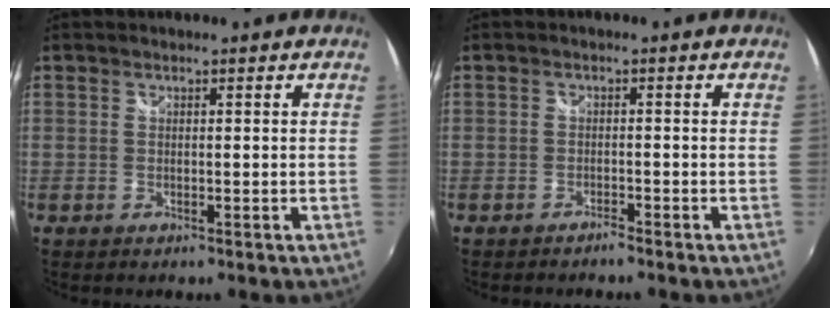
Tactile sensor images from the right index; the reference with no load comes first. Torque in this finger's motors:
{"motor_torque": [0.09, -0.07, 0.06, 0.00]}